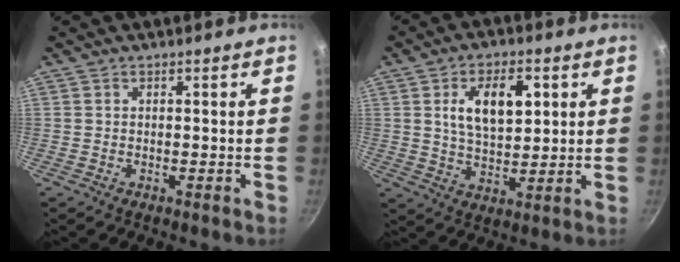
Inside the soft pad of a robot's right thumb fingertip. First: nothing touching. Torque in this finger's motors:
{"motor_torque": [0.22, 0.50, 0.25, -0.12, 0.18]}